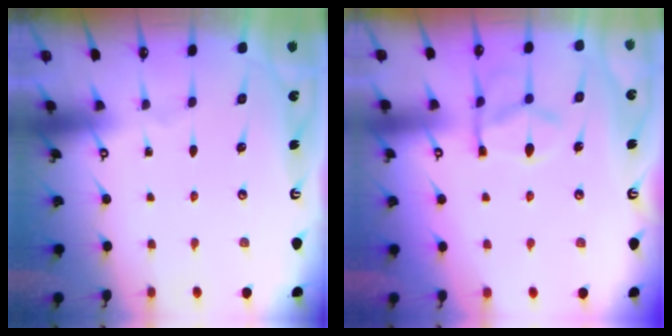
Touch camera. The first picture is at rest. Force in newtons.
{"total": 12.9, "press": 12.9, "slide": 1.3}